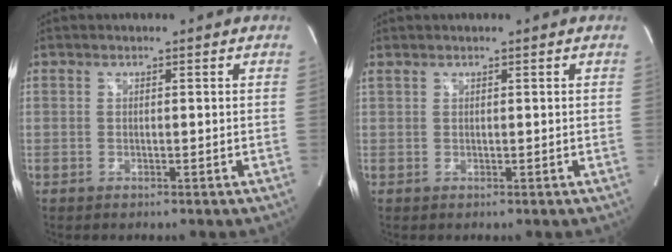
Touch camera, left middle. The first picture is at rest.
{"total": 0.5, "force": [0.5, 0.1, 0.1], "torque": [-0.017, 0.014, 0.019]}